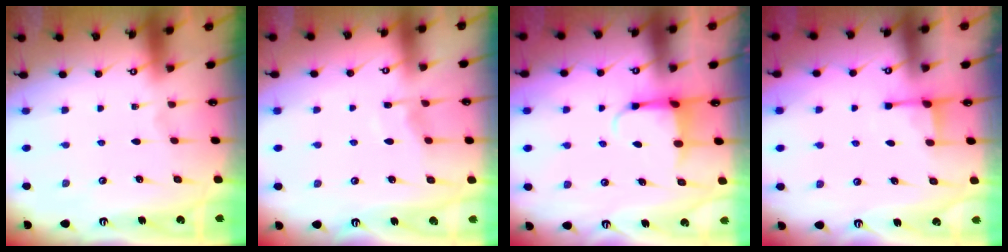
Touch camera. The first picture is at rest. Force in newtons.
{"total": 4.2, "press": 4.2, "slide": 0.6}
{"total": 3.9, "press": 3.8, "slide": 1.0}
{"total": 2.7, "press": 2.6, "slide": 0.7}